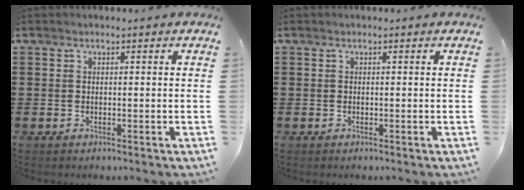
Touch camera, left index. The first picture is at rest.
{"total": 0.0}